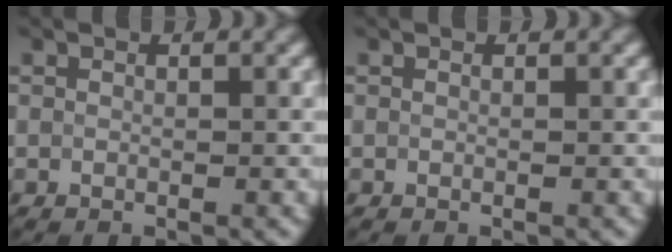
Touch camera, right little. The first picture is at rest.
{"total": 0.0}